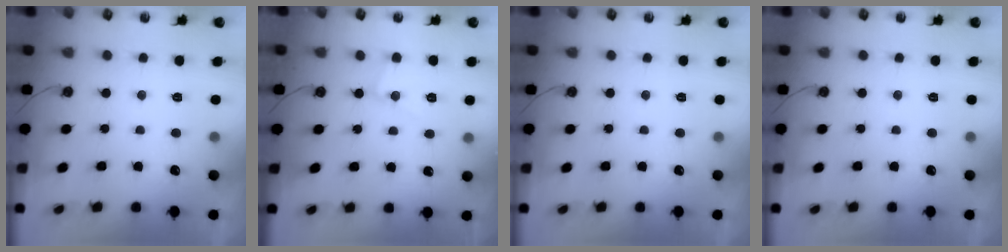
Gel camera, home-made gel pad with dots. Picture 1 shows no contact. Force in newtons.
{"total": 8.0, "press": 8.0, "slide": 0.6}
{"total": 0.0}
{"total": 0.0}